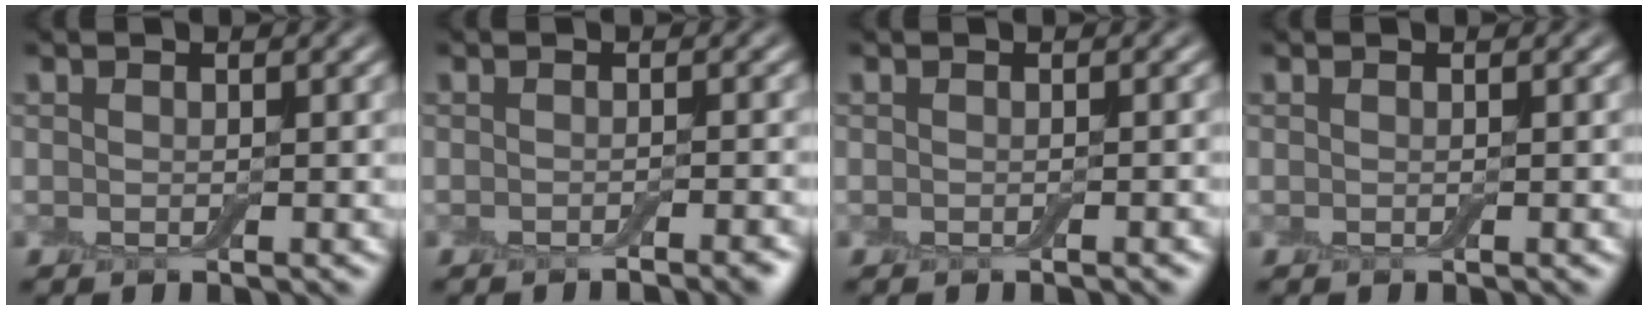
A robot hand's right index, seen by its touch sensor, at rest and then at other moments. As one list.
[{"total": 2.2, "force": [-1.5, 0.4, 1.6], "torque": [-0.012, 0.001, -0.022]}, {"total": 0.8, "force": [-0.5, 0.1, 0.6], "torque": [-0.006, 0.001, -0.007]}, {"total": 0.0}]